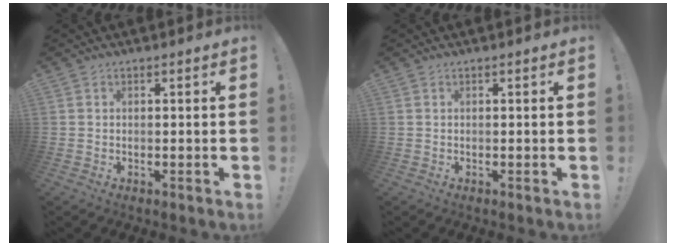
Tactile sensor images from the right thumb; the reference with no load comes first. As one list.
[{"total": 0.0}]